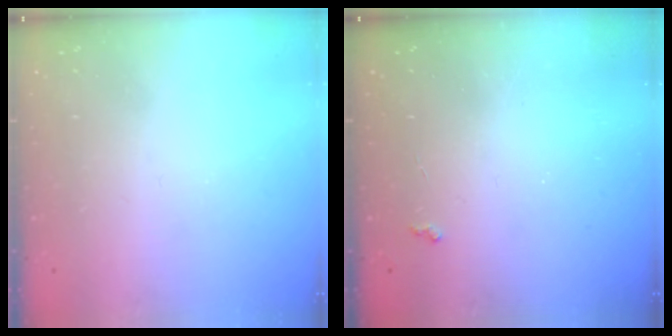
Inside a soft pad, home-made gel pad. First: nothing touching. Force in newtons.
{"total": 2.5, "press": 2.4, "slide": 0.4}